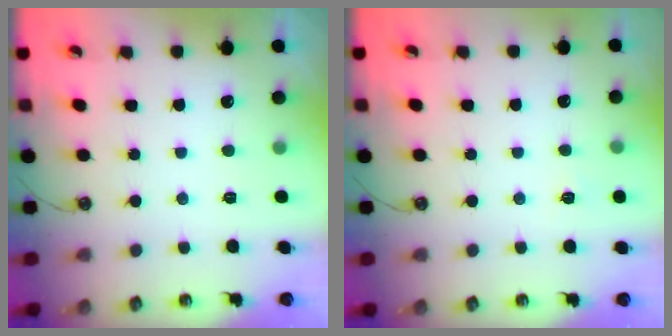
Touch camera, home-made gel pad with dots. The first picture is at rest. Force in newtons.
{"total": 2.7, "press": 2.6, "slide": 0.3}